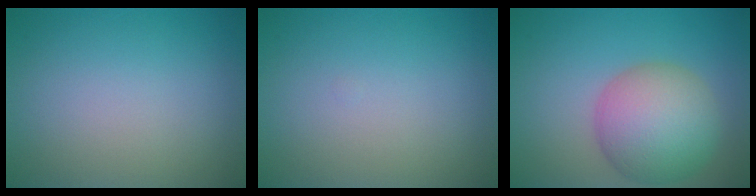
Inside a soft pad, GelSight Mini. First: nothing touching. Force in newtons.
{"total": 0.0}
{"total": 7.6, "press": 7.6, "slide": 0.4}